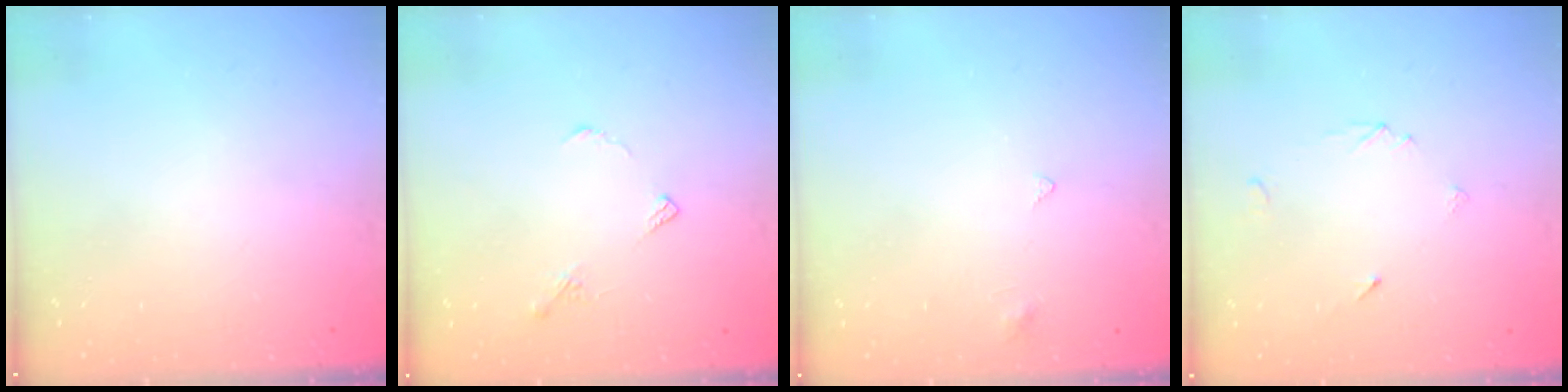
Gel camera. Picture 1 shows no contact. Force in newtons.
{"total": 5.0, "press": 5.0, "slide": 0.5}
{"total": 2.5, "press": 2.4, "slide": 0.4}
{"total": 2.3, "press": 2.3, "slide": 0.2}